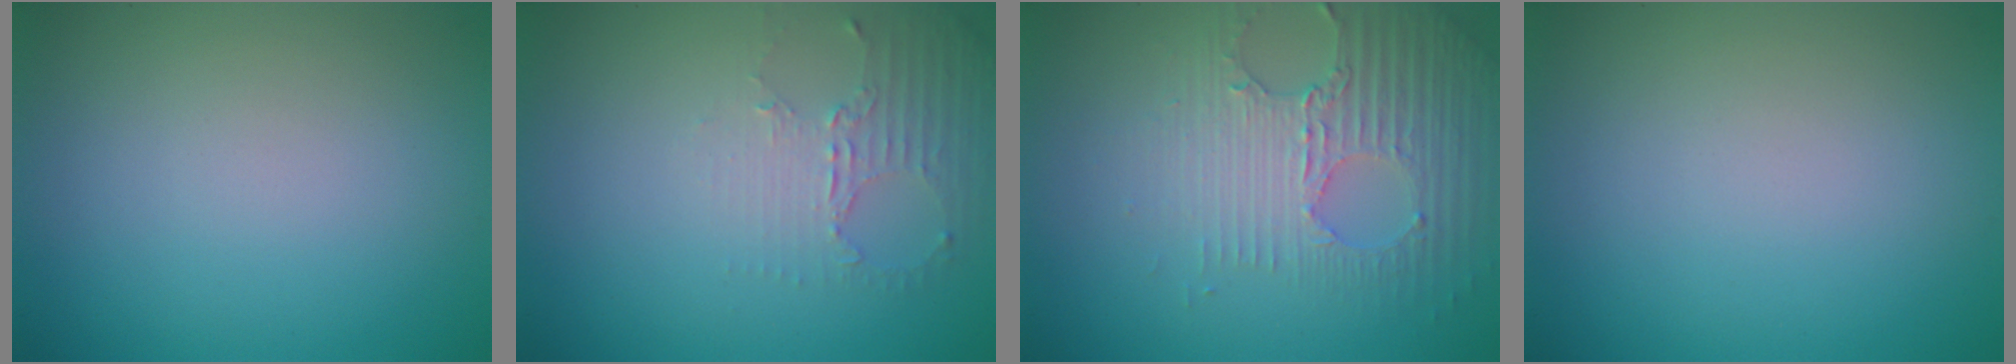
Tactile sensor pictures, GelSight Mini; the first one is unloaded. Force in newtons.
{"total": 2.3, "press": 1.8, "slide": 1.6}
{"total": 3.8, "press": 3.7, "slide": 0.8}
{"total": 0.0}